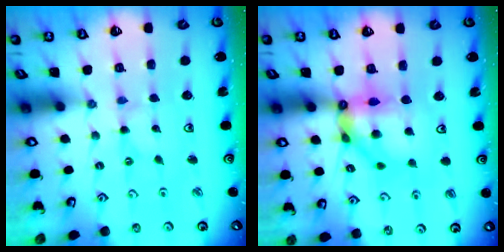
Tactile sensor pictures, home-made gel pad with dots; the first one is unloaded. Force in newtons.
{"total": 11.7, "press": 11.6, "slide": 1.3}